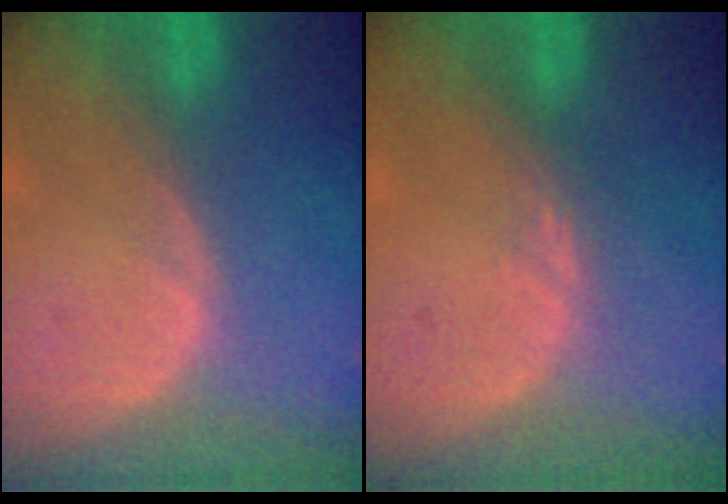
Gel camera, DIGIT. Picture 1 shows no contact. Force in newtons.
{"total": 0.9, "press": 0.8, "slide": 0.3}